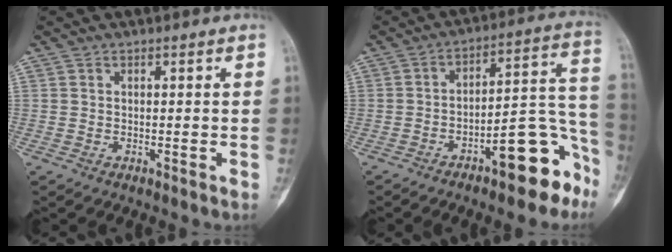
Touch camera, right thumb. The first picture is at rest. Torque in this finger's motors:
{"motor_torque": [1.96, 0.90, 1.15, -1.27, 0.27]}